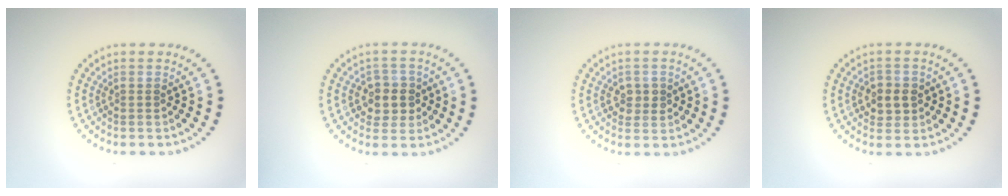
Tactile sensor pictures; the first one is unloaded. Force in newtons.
{"total": 2.8, "press": 2.6, "slide": 1.0}
{"total": 1.8, "press": 1.8, "slide": 0.1}
{"total": 2.5, "press": 2.4, "slide": 0.6}